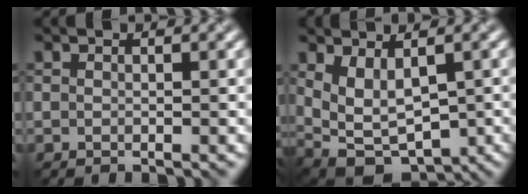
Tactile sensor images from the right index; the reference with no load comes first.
{"total": 3.9, "force": [0.3, 2.1, 3.3], "torque": [-0.081, -0.012, 0.016]}